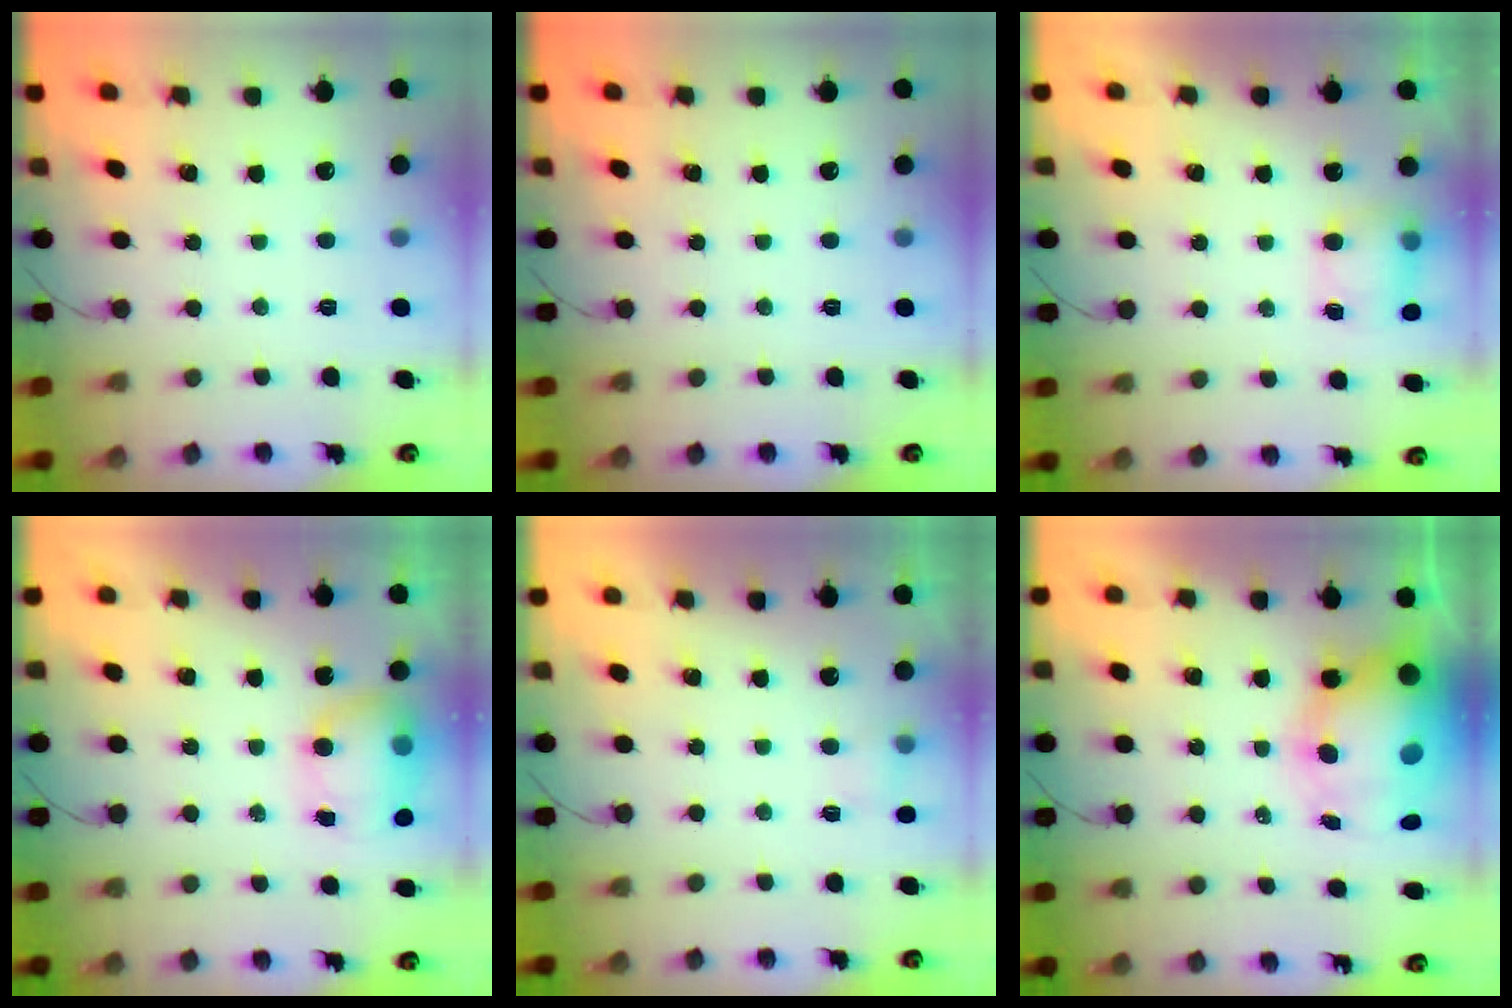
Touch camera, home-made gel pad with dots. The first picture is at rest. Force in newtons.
{"total": 0.0}
{"total": 5.4, "press": 5.3, "slide": 0.8}
{"total": 10.6, "press": 8.6, "slide": 6.3}
{"total": 2.6, "press": 2.5, "slide": 0.7}
{"total": 12.3, "press": 12.0, "slide": 2.7}